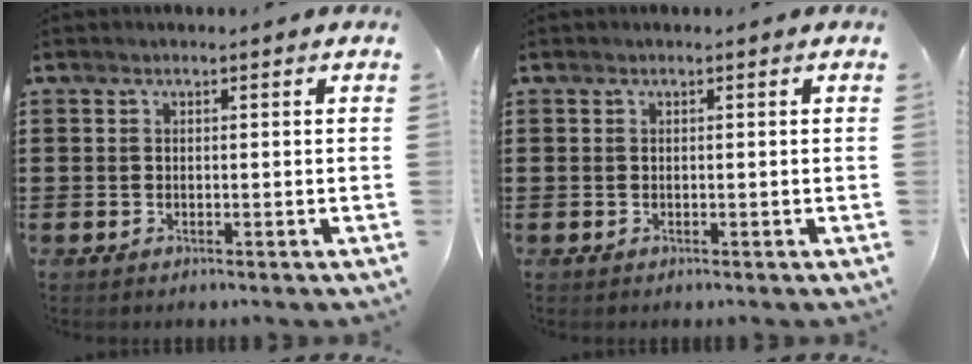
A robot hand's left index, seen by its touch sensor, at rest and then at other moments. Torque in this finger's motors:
{"motor_torque": [0.00, 0.00, 0.00, 0.00]}